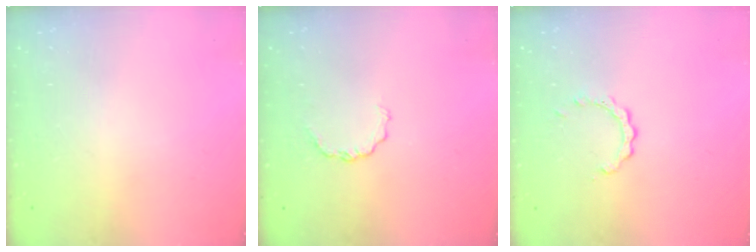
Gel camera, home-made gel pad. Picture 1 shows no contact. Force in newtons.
{"total": 3.1, "press": 3.1, "slide": 0.3}
{"total": 2.3, "press": 2.3, "slide": 0.3}